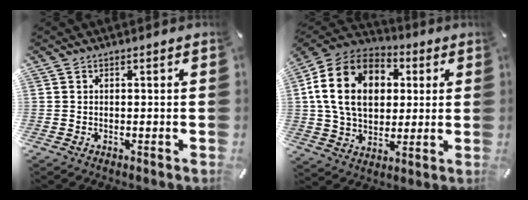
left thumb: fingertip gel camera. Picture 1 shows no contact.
{"total": 17.6, "force": [3.5, 13.3, 11.0], "torque": [-0.233, 0.009, 0.062]}